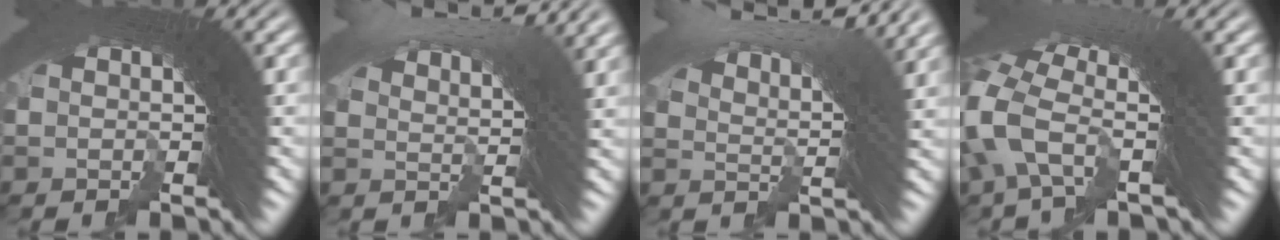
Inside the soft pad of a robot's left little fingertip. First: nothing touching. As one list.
[{"total": 5.3, "force": [4.4, -0.4, 2.9], "torque": [-0.037, 0.018, 0.067]}, {"total": 7.2, "force": [5.4, 0.6, 4.7], "torque": [-0.064, 0.021, 0.082]}, {"total": 3.4, "force": [-0.5, 1.5, 3.1], "torque": [-0.075, -0.003, -0.008]}]